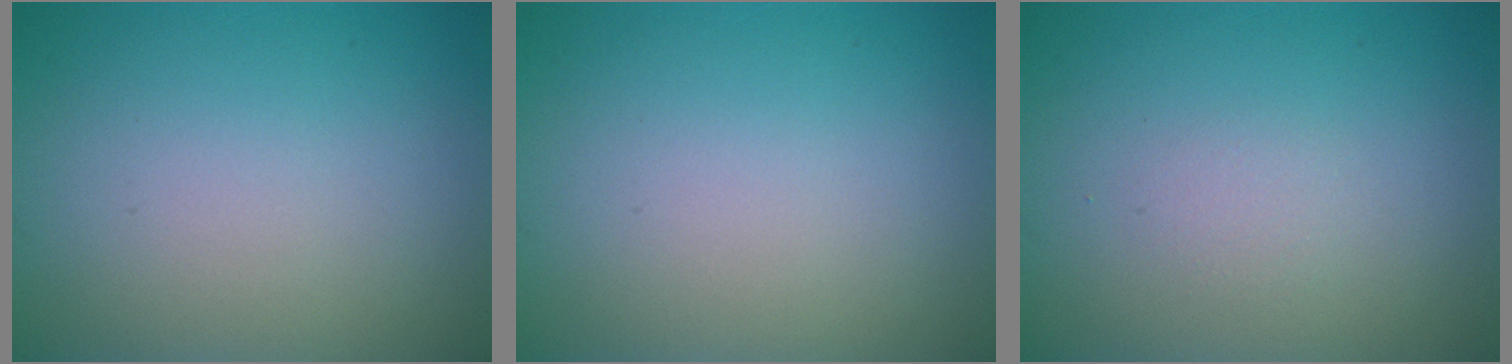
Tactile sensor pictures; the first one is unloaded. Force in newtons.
{"total": 0.0}
{"total": 0.7, "press": 0.7, "slide": 0.1}